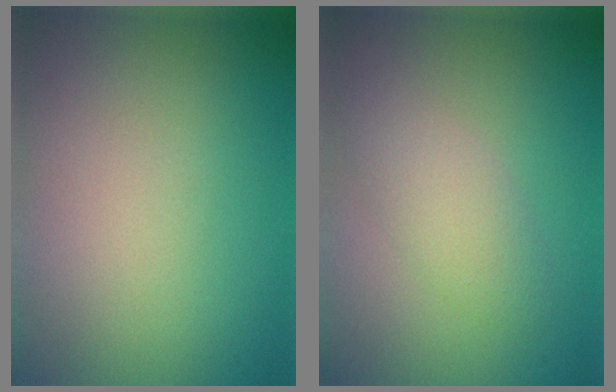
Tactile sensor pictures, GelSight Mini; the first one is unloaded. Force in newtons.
{"total": 2.7, "press": 2.7, "slide": 0.2}